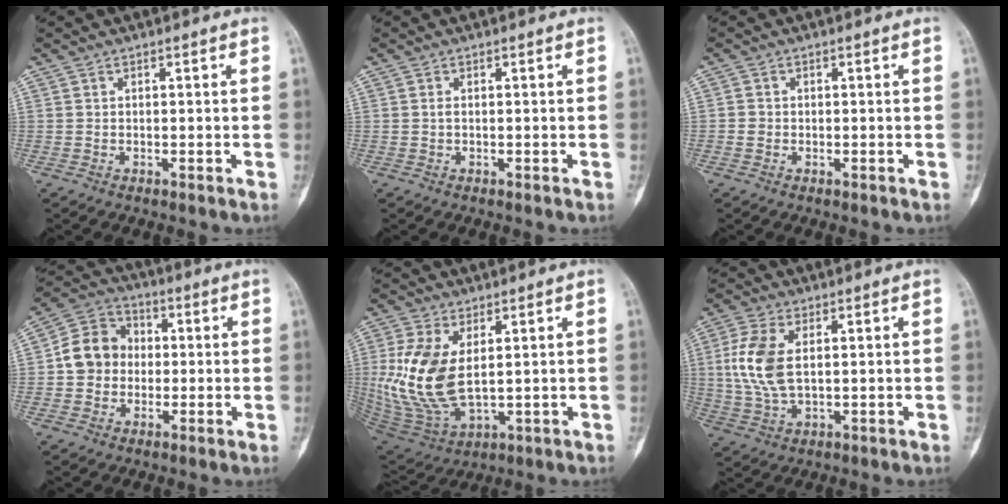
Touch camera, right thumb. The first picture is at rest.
{"total": 0.5, "force": [0.1, 0.3, 0.4], "torque": [-0.009, 0.003, 0.000]}
{"total": 1.2, "force": [-0.3, 1.1, 0.3], "torque": [-0.003, 0.005, -0.007]}
{"total": 9.8, "force": [-0.2, 8.7, 4.7], "torque": [-0.060, 0.028, -0.017]}
{"total": 15.0, "force": [2.0, 8.2, 12.4], "torque": [-0.257, -0.015, 0.056]}
{"total": 9.8, "force": [1.6, 5.2, 8.1], "torque": [-0.186, -0.002, 0.034]}